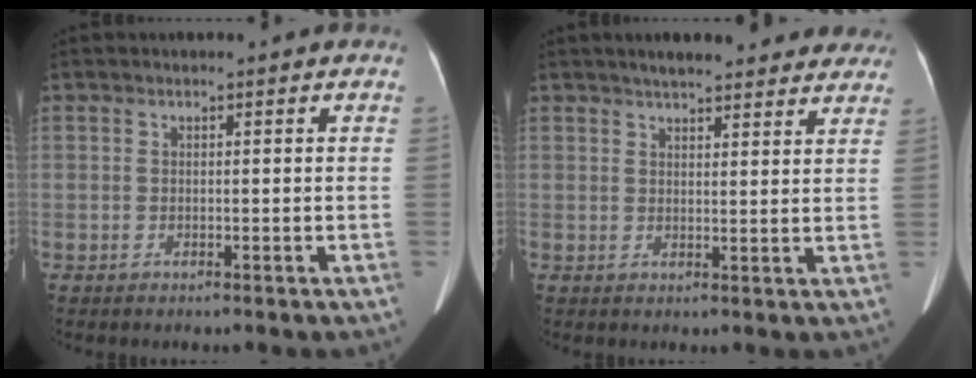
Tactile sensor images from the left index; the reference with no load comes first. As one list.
[{"total": 14.3, "force": [12.5, 3.3, 6.1], "torque": [-0.061, 0.025, 0.147]}]